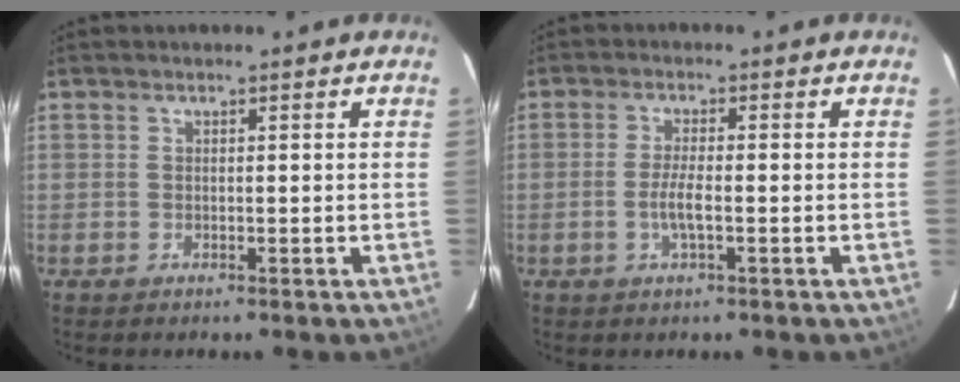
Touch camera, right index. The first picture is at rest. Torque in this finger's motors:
{"motor_torque": [0.61, -0.26, 0.35, 0.07]}